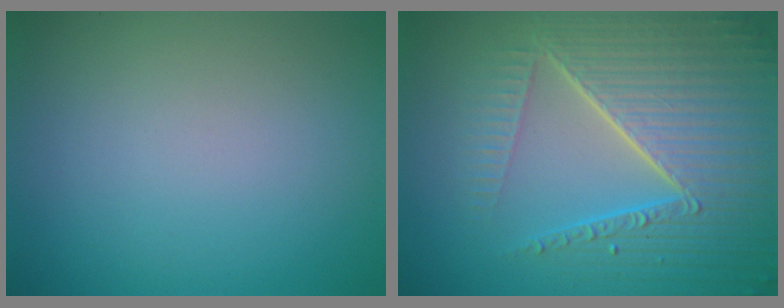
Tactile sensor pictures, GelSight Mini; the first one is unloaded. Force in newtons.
{"total": 8.7, "press": 6.1, "slide": 6.2}